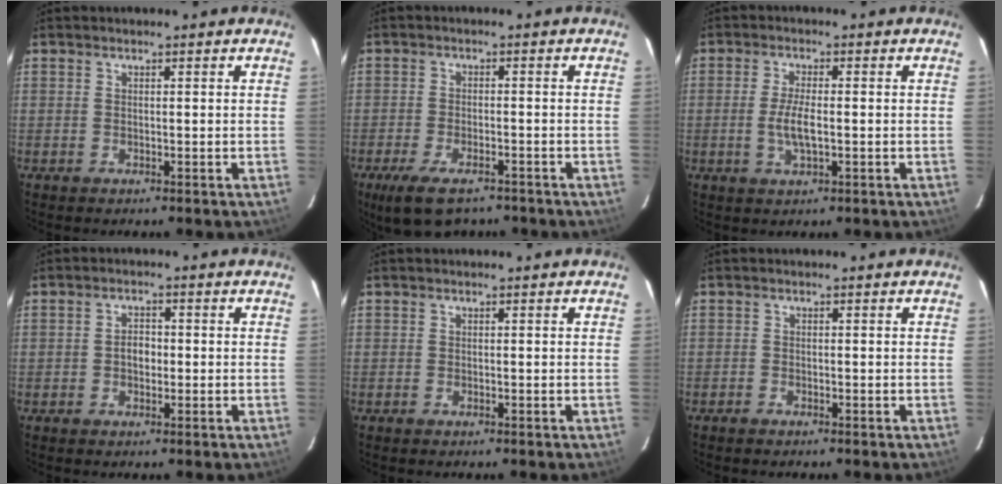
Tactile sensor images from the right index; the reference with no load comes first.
{"total": 9.3, "force": [-6.6, 3.7, 5.4], "torque": [-0.126, -0.021, -0.111]}
{"total": 4.7, "force": [-0.8, 1.2, 4.5], "torque": [-0.090, -0.005, -0.014]}
{"total": 2.6, "force": [-0.4, 1.9, 1.7], "torque": [-0.030, 0.008, -0.009]}
{"total": 0.0}
{"total": 0.9, "force": [-0.8, 0.4, 0.0], "torque": [-0.006, 0.002, -0.017]}